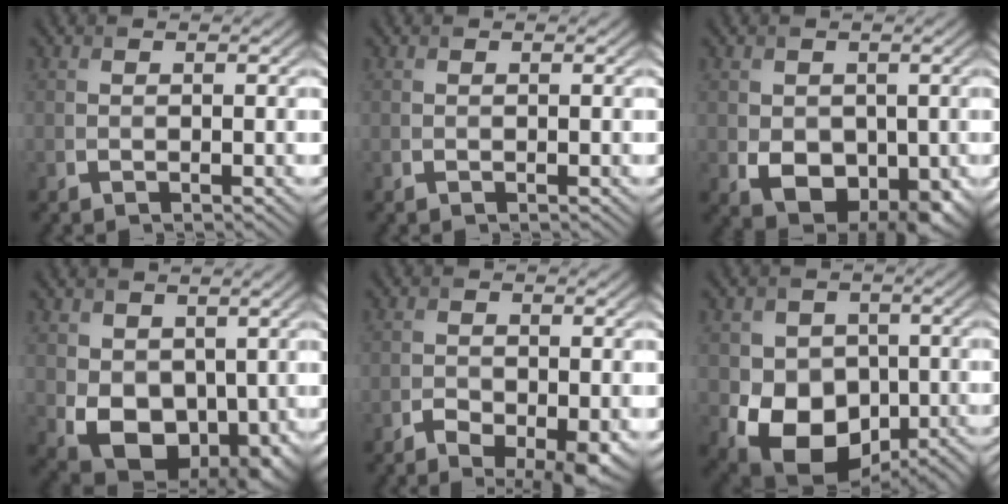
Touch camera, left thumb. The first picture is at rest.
{"total": 0.0}
{"total": 6.2, "force": [-0.7, 4.8, 3.9], "torque": [-0.076, -0.022, -0.006]}
{"total": 10.4, "force": [0.0, 7.7, 7.0], "torque": [-0.142, -0.036, 0.009]}
{"total": 5.6, "force": [-3.0, 2.8, 3.8], "torque": [-0.066, -0.013, -0.046]}
{"total": 11.8, "force": [-3.1, 9.3, 6.6], "torque": [-0.110, -0.031, -0.070]}